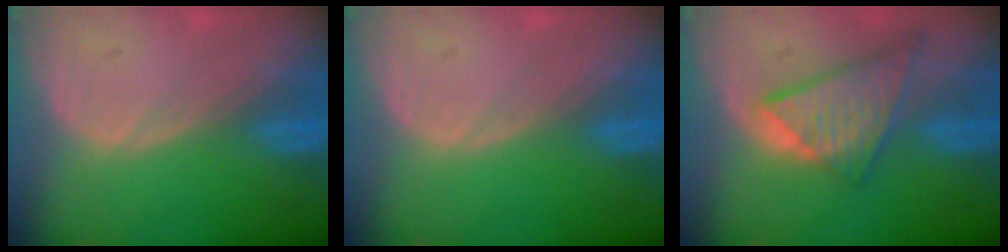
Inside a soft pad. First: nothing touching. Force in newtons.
{"total": 0.0}
{"total": 8.9, "press": 7.7, "slide": 4.4}